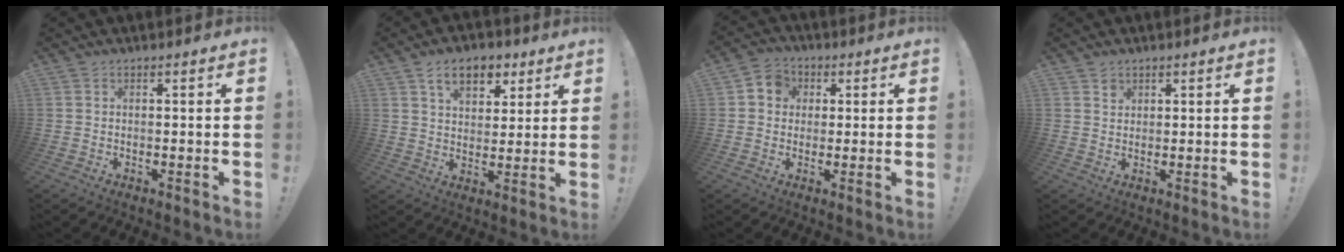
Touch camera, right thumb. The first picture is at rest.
{"total": 10.9, "force": [5.8, 6.8, 6.3], "torque": [-0.092, -0.016, 0.107]}
{"total": 6.4, "force": [0.9, 5.9, 2.2], "torque": [-0.027, 0.009, 0.018]}
{"total": 1.8, "force": [1.3, 1.3, 0.2], "torque": [0.002, -0.010, 0.022]}